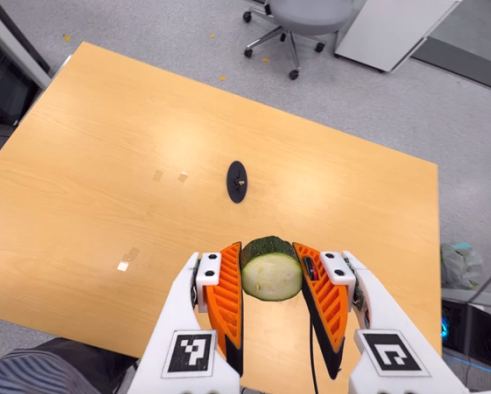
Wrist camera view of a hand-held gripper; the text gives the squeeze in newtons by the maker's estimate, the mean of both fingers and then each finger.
{"total": 10.4, "left": 9.9, "right": 11.0}